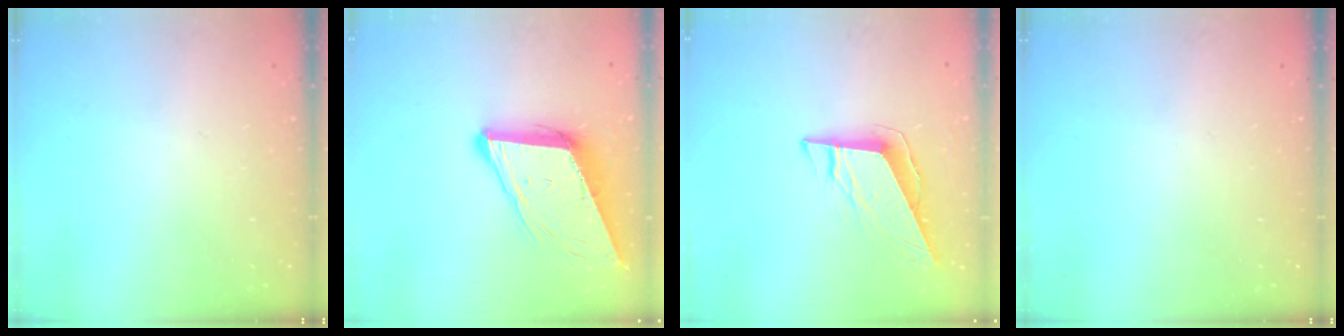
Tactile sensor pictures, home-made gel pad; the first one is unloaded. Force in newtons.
{"total": 13.2, "press": 12.6, "slide": 4.0}
{"total": 9.6, "press": 9.4, "slide": 1.8}
{"total": 0.0}